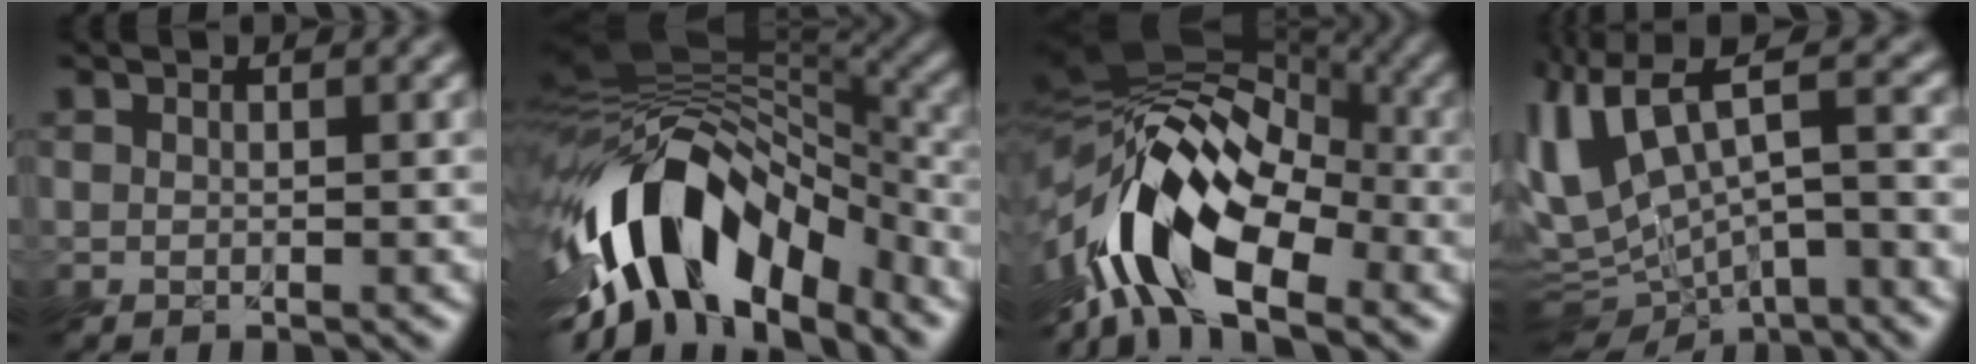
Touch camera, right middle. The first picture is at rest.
{"total": 12.9, "force": [-7.0, 6.2, 9.0], "torque": [-0.146, 0.020, -0.131]}
{"total": 13.7, "force": [-6.0, 6.8, 10.2], "torque": [-0.172, 0.009, -0.123]}
{"total": 8.4, "force": [-1.5, 4.1, 7.2], "torque": [-0.149, 0.001, -0.022]}